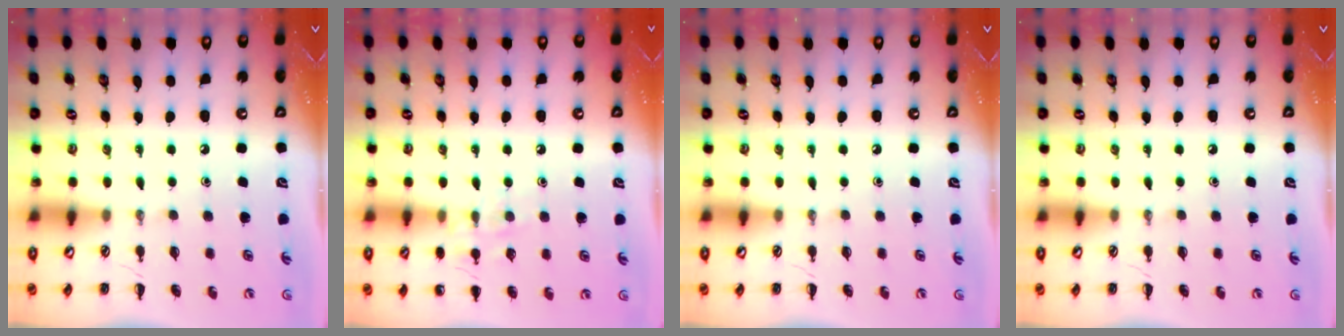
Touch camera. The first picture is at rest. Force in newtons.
{"total": 7.7, "press": 7.6, "slide": 1.5}
{"total": 0.0}
{"total": 0.0}